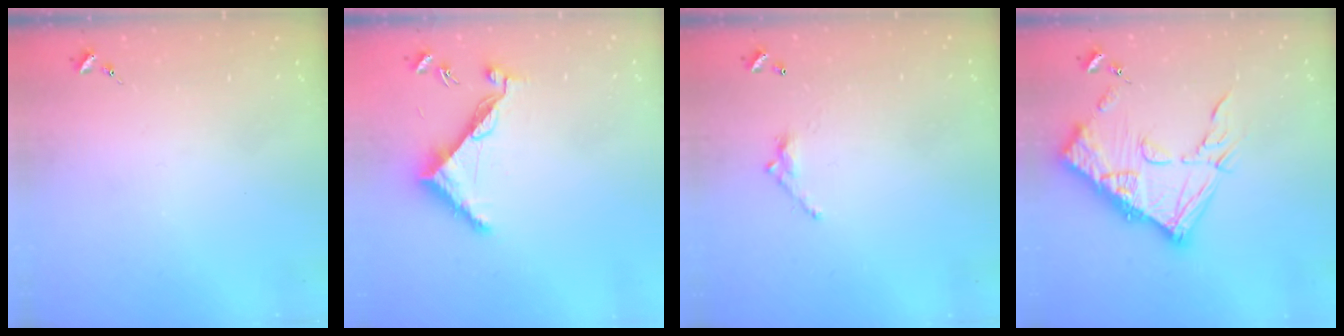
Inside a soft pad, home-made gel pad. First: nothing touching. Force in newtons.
{"total": 8.2, "press": 8.2, "slide": 0.6}
{"total": 5.5, "press": 5.4, "slide": 0.4}
{"total": 18.9, "press": 18.8, "slide": 1.9}